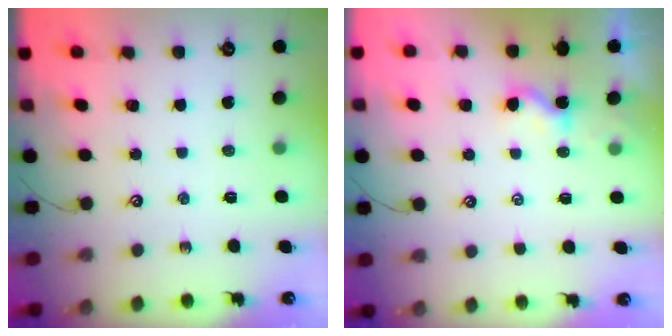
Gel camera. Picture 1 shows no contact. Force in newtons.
{"total": 1.6, "press": 1.6, "slide": 0.2}